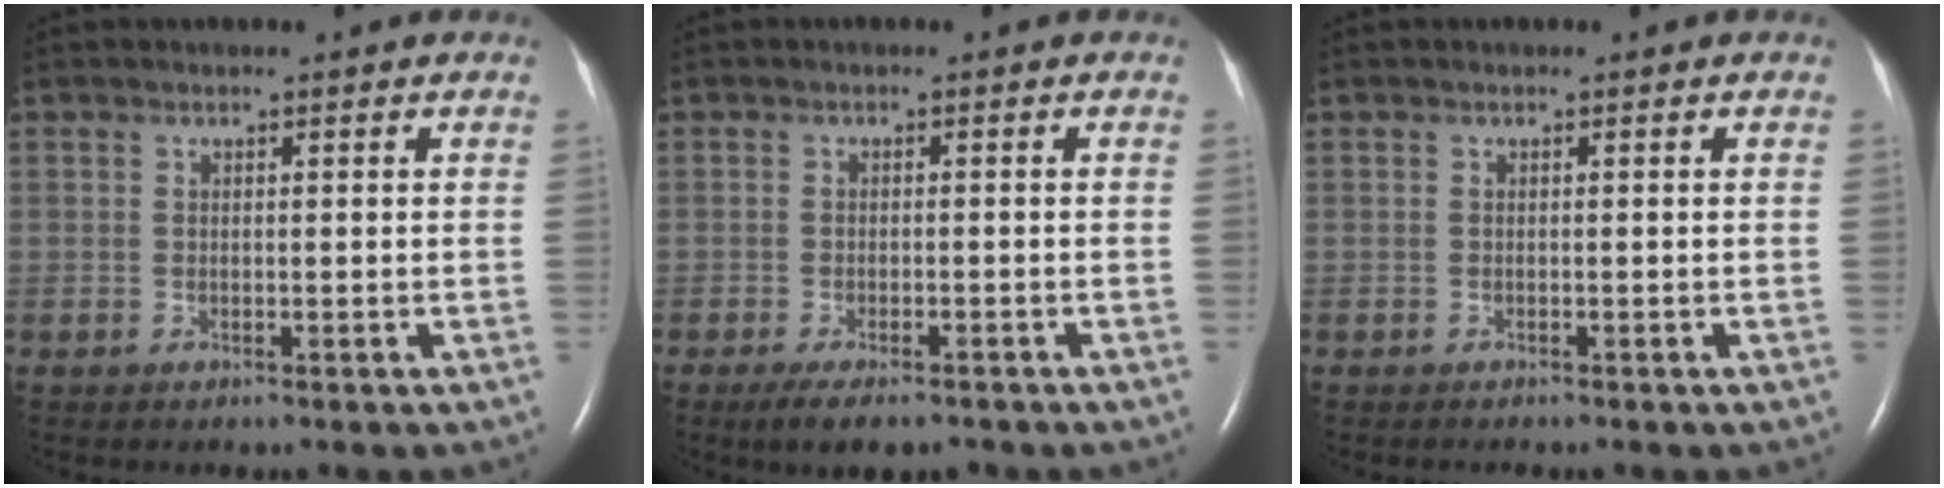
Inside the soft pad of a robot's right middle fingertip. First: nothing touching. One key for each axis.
{"total": 5.3, "fx": -4.0, "fy": 1.6, "fz": 3.1, "tx": -0.049, "ty": -0.008, "tz": -0.059}
{"total": 0.7, "fx": -0.6, "fy": 0.0, "fz": 0.3, "tx": -0.008, "ty": -0.004, "tz": -0.006}